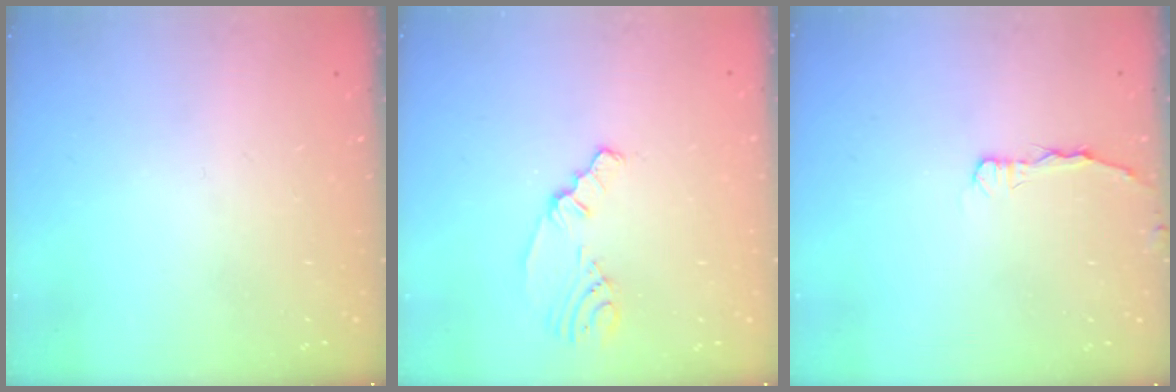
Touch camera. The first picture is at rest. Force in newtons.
{"total": 2.1, "press": 1.7, "slide": 1.2}
{"total": 2.9, "press": 2.9, "slide": 0.4}